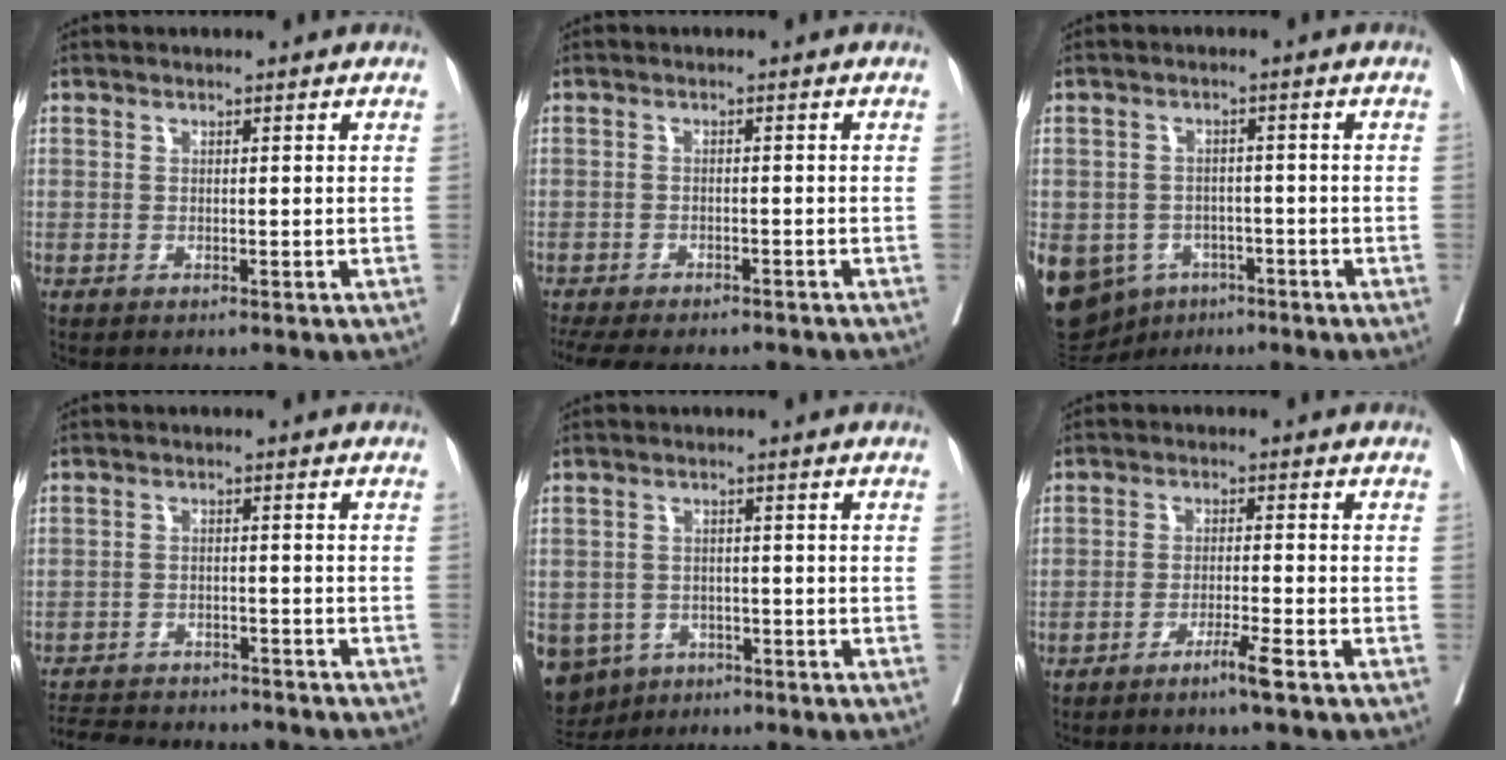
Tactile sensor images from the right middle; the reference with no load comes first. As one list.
[{"total": 12.9, "force": [-11.1, 3.7, 5.4], "torque": [-0.107, -0.010, -0.147]}, {"total": 18.6, "force": [-8.4, 14.8, 7.5], "torque": [-0.225, 0.001, -0.111]}, {"total": 14.7, "force": [-13.4, 3.6, 5.0], "torque": [-0.108, -0.004, -0.183]}, {"total": 9.6, "force": [-5.5, 7.6, 2.3], "torque": [-0.065, -0.004, -0.076]}, {"total": 4.0, "force": [-2.7, -0.6, 2.8], "torque": [-0.051, -0.007, -0.052]}]